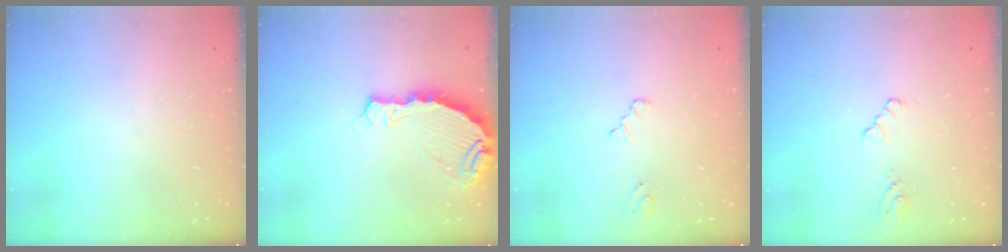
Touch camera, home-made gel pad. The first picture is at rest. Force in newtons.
{"total": 9.0, "press": 8.0, "slide": 4.0}
{"total": 2.5, "press": 2.5, "slide": 0.4}
{"total": 3.3, "press": 3.2, "slide": 0.5}